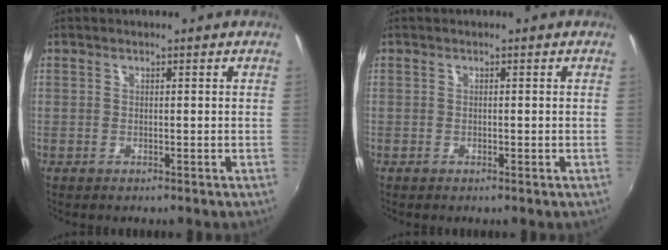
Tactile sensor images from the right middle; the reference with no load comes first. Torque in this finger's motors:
{"motor_torque": [0.11, -0.12, 0.02, 0.00]}